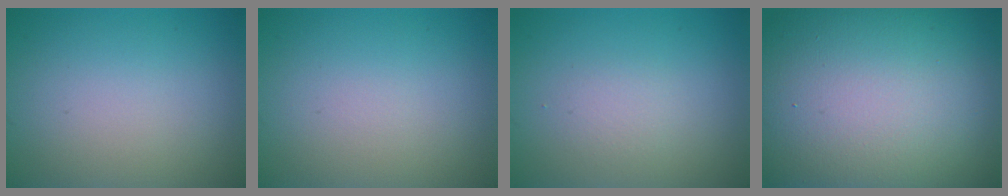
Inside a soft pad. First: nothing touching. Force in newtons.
{"total": 0.0}
{"total": 1.3, "press": 1.3, "slide": 0.0}
{"total": 22.5, "press": 22.5, "slide": 1.0}